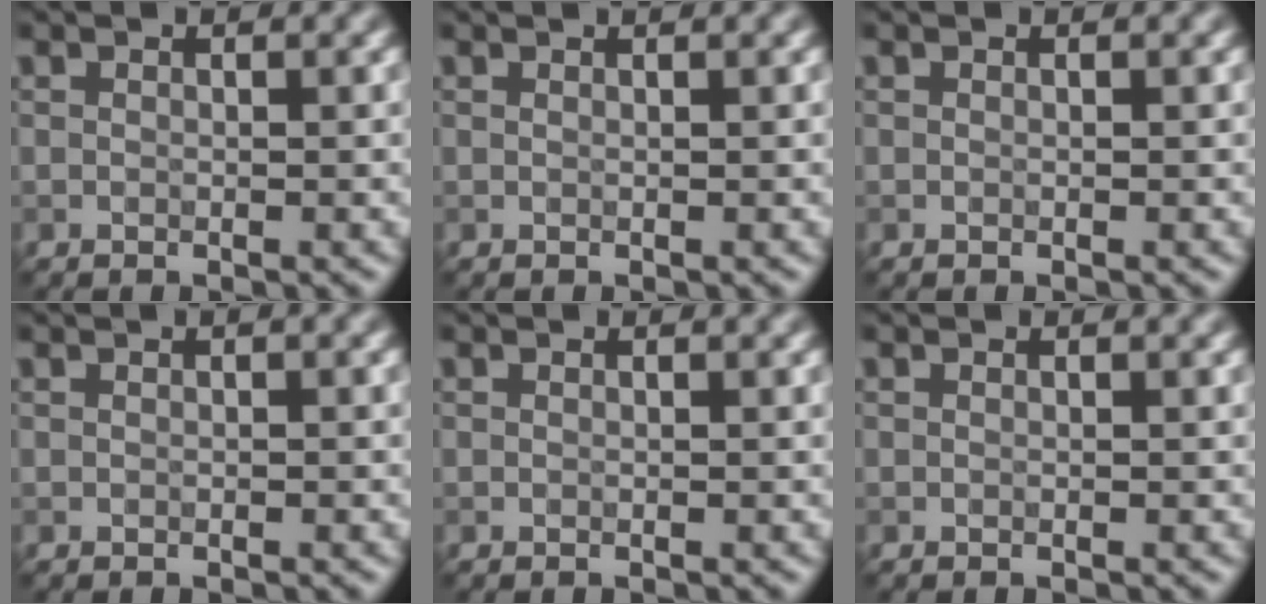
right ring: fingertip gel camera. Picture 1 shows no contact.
{"total": 0.8, "force": [0.6, 0.2, 0.4], "torque": [-0.003, -0.001, 0.002]}
{"total": 0.0}
{"total": 0.5, "force": [0.2, 0.1, 0.5], "torque": [-0.007, 0.004, 0.003]}
{"total": 0.0}
{"total": 0.0}